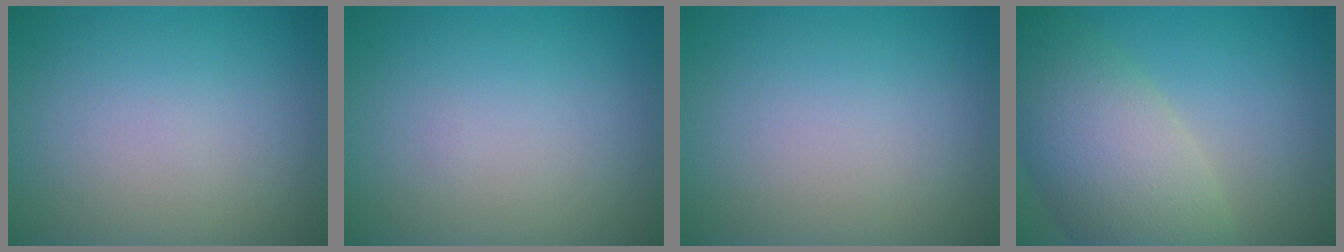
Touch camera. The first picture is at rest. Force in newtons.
{"total": 0.0}
{"total": 0.0}
{"total": 8.2, "press": 8.2, "slide": 0.5}